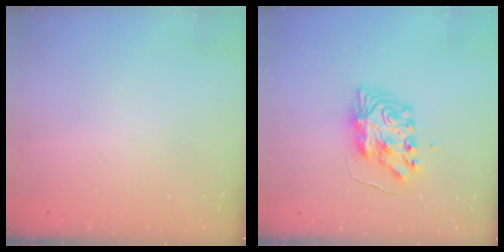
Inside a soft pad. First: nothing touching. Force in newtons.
{"total": 9.3, "press": 9.3, "slide": 0.7}